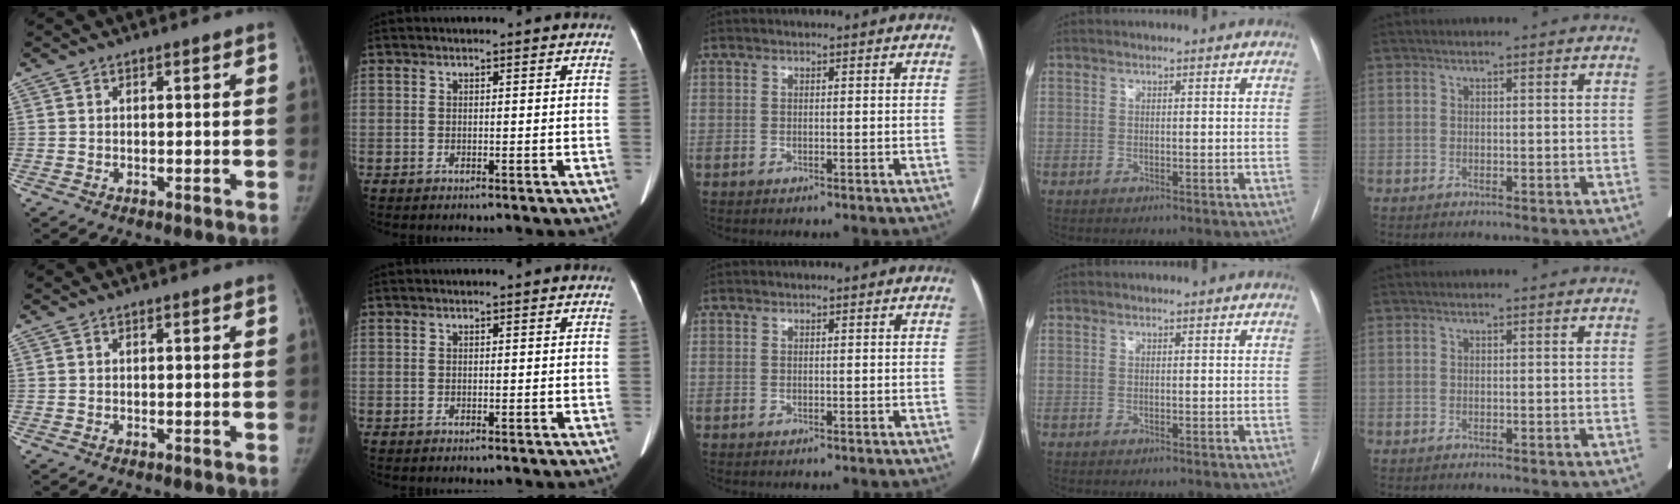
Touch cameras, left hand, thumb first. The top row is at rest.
{}